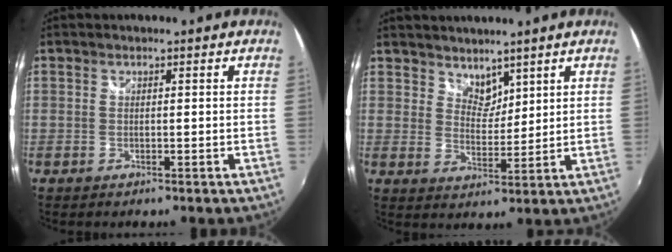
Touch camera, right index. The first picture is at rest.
{"total": 4.3, "force": [3.6, 2.2, 0.9], "torque": [-0.004, 0.001, 0.066]}